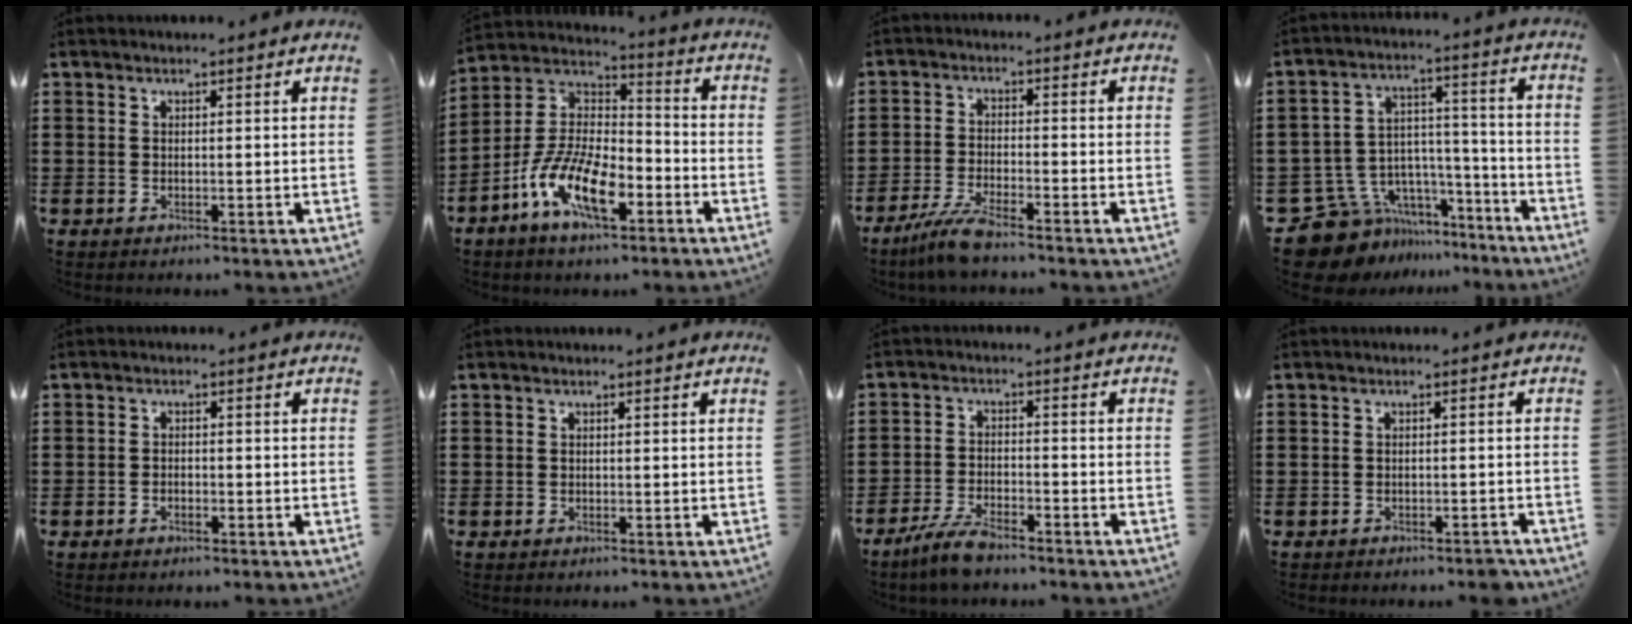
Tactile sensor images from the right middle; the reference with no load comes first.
{"total": 12.2, "force": [-7.1, 4.7, 8.7], "torque": [-0.205, -0.001, -0.145]}
{"total": 5.7, "force": [-4.7, 0.7, 3.1], "torque": [-0.076, -0.010, -0.093]}
{"total": 10.8, "force": [-8.6, 6.3, 2.1], "torque": [-0.066, 0.017, -0.159]}
{"total": 1.4, "force": [-1.2, 0.6, 0.5], "torque": [-0.011, -0.001, -0.024]}
{"total": 0.0}
{"total": 5.2, "force": [-4.4, 1.2, 2.5], "torque": [-0.068, -0.003, -0.091]}
{"total": 1.8, "force": [-1.8, 0.4, 0.2], "torque": [-0.009, 0.001, -0.037]}